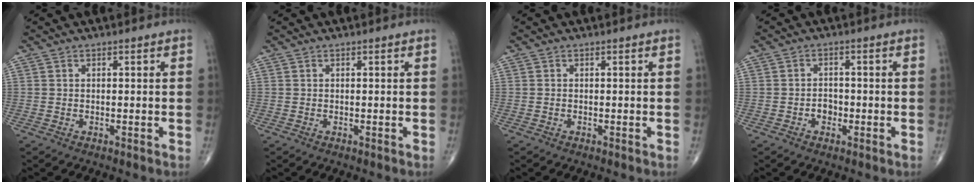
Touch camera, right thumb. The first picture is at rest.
{"total": 0.0}
{"total": 0.0}
{"total": 2.3, "force": [-0.9, 1.8, 1.2], "torque": [-0.008, 0.008, -0.018]}